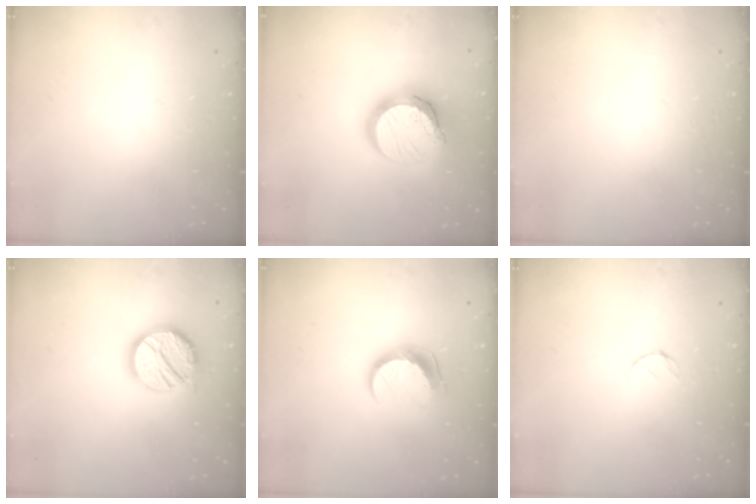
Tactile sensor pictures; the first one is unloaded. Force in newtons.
{"total": 16.3, "press": 16.2, "slide": 1.1}
{"total": 0.0}
{"total": 15.7, "press": 15.7, "slide": 1.3}
{"total": 9.9, "press": 9.8, "slide": 0.6}
{"total": 4.0, "press": 3.9, "slide": 0.5}